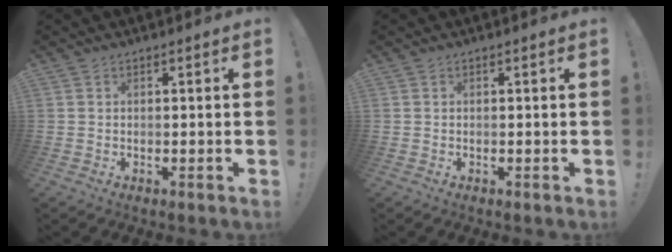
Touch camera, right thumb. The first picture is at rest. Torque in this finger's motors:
{"motor_torque": [-0.10, -0.13, 0.05, -0.02, 0.07]}